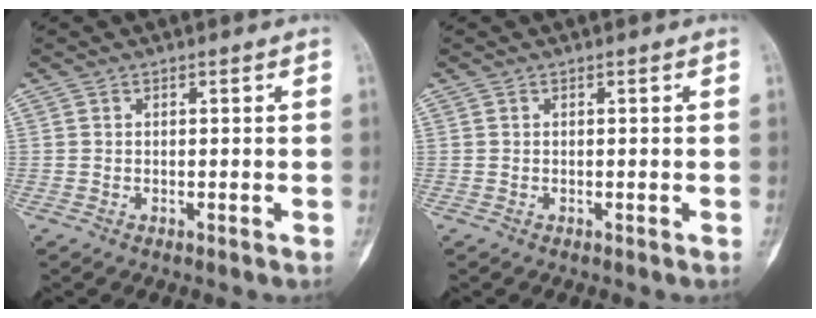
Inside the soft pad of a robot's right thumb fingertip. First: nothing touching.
{"total": 0.0}